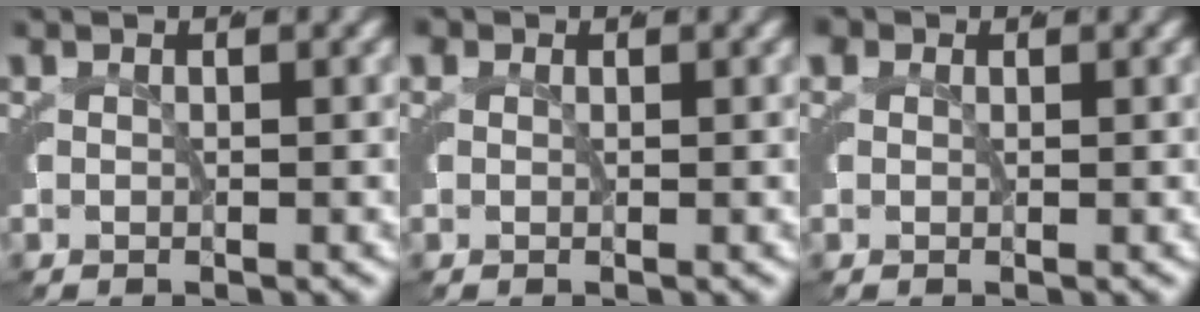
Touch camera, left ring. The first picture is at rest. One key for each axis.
{"total": 1.0, "fx": 0.4, "fy": 0.9, "fz": 0.2, "tx": -0.017, "ty": -0.008, "tz": 0.010}
{"total": 1.4, "fx": 0.5, "fy": 1.2, "fz": 0.4, "tx": -0.022, "ty": -0.007, "tz": 0.010}